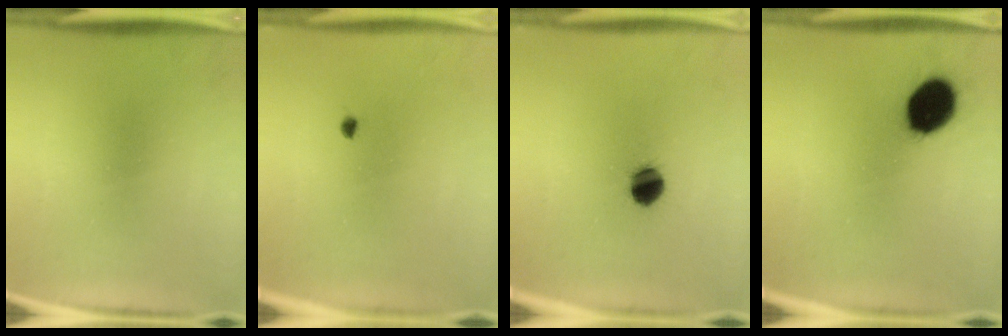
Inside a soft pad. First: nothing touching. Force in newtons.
{"total": 0.7}
{"total": 7.1}
{"total": 12.9}